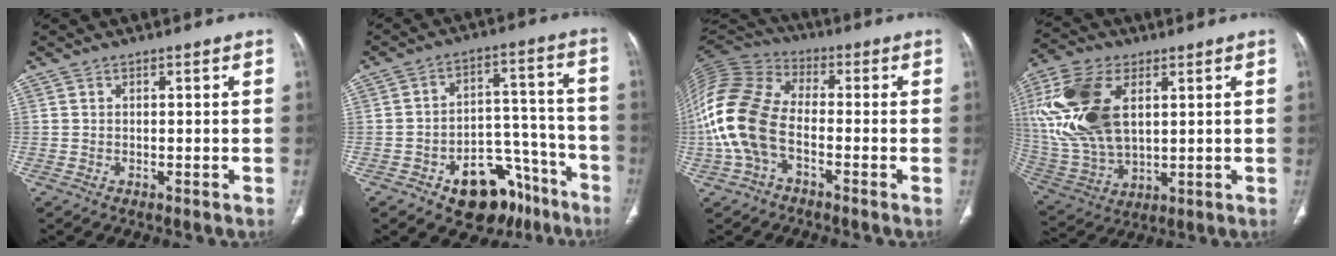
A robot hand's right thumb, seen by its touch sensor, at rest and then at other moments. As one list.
[{"total": 15.8, "force": [-9.5, 9.4, 8.4], "torque": [-0.068, 0.089, -0.130]}, {"total": 16.4, "force": [-3.7, 10.0, 12.5], "torque": [-0.278, 0.035, -0.075]}, {"total": 20.3, "force": [5.0, 11.7, 15.8], "torque": [-0.333, -0.012, 0.100]}]